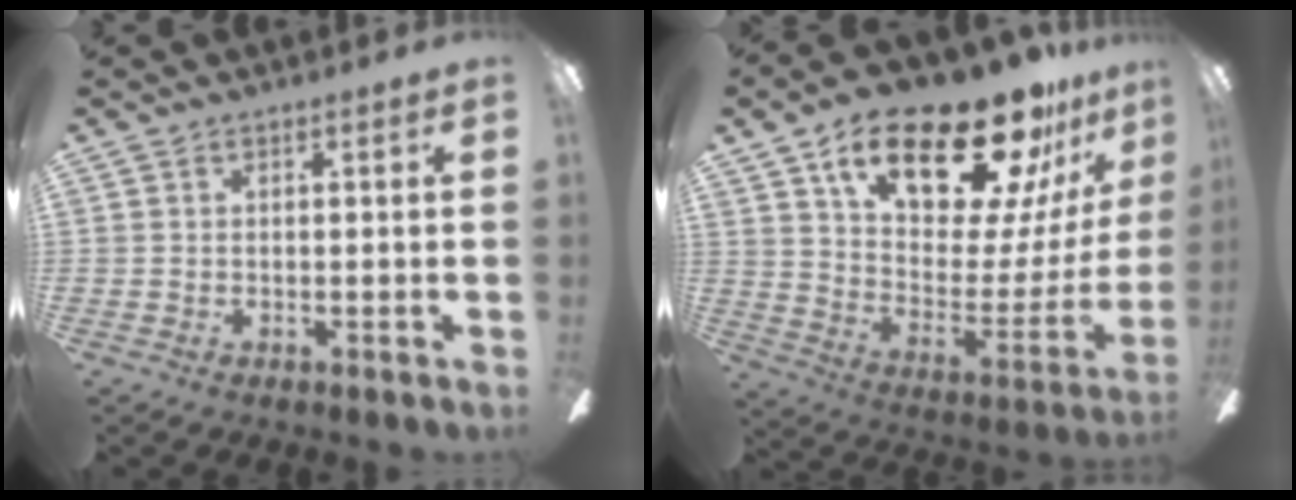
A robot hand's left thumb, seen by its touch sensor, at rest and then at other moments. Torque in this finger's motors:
{"motor_torque": [2.45, 2.55, 1.36, -1.41, 0.12]}